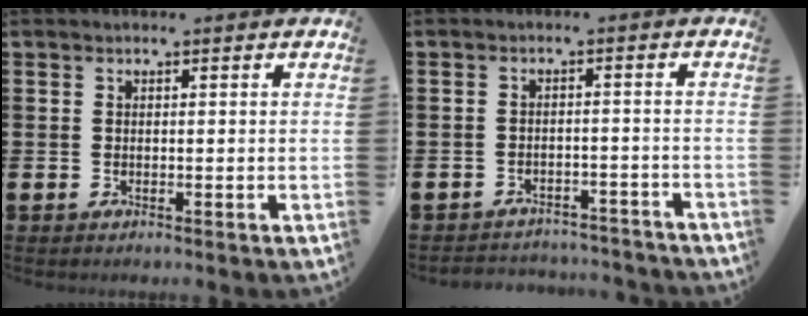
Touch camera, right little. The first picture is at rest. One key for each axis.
{"total": 2.4, "fx": -2.4, "fy": 0.2, "fz": -0.3, "tx": -0.003, "ty": 0.003, "tz": -0.054}